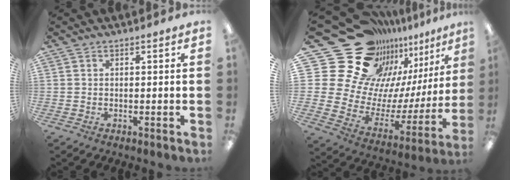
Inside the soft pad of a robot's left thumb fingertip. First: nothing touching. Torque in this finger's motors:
{"motor_torque": [0.52, 0.59, -0.25, -0.46, -0.05]}